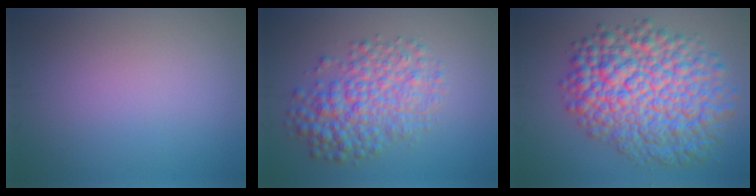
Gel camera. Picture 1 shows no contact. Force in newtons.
{"total": 5.9, "press": 5.9, "slide": 0.1}
{"total": 11.3, "press": 11.3, "slide": 0.3}